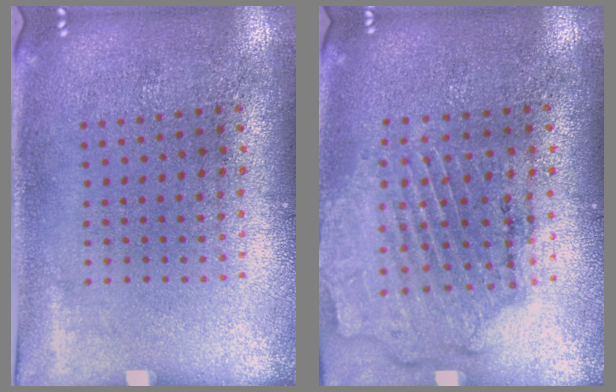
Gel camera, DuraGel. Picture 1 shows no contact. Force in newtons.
{"total": 1.6, "press": 1.6, "slide": 0.5}